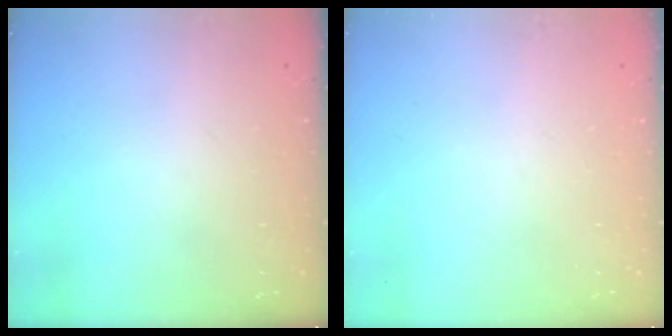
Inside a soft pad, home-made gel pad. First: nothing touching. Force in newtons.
{"total": 0.0}